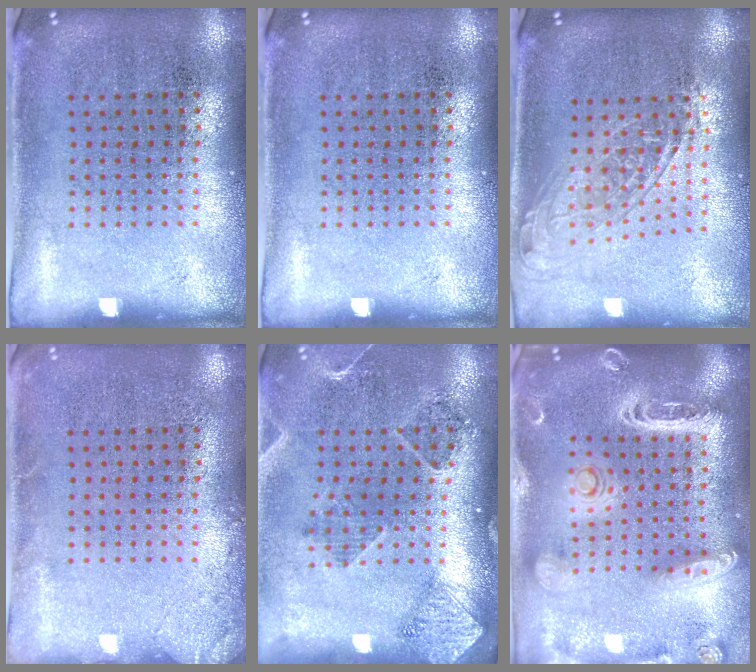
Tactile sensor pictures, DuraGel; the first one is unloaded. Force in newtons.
{"total": 0.0}
{"total": 1.5, "press": 1.3, "slide": 0.9}
{"total": 1.3, "press": 1.3, "slide": 0.2}
{"total": 1.6, "press": 1.5, "slide": 0.4}
{"total": 2.9, "press": 2.5, "slide": 1.6}